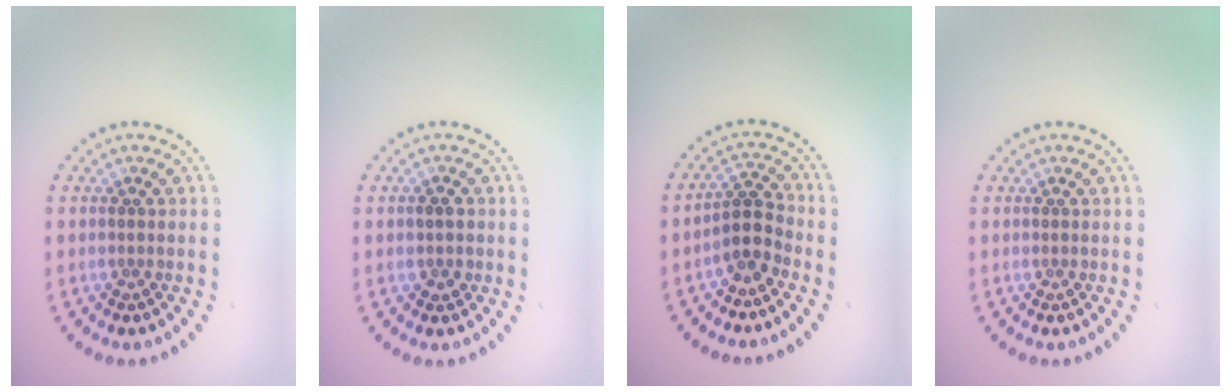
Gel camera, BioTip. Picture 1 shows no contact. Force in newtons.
{"total": 1.5, "press": 1.4, "slide": 0.4}
{"total": 2.6, "press": 2.1, "slide": 1.6}
{"total": 0.0}